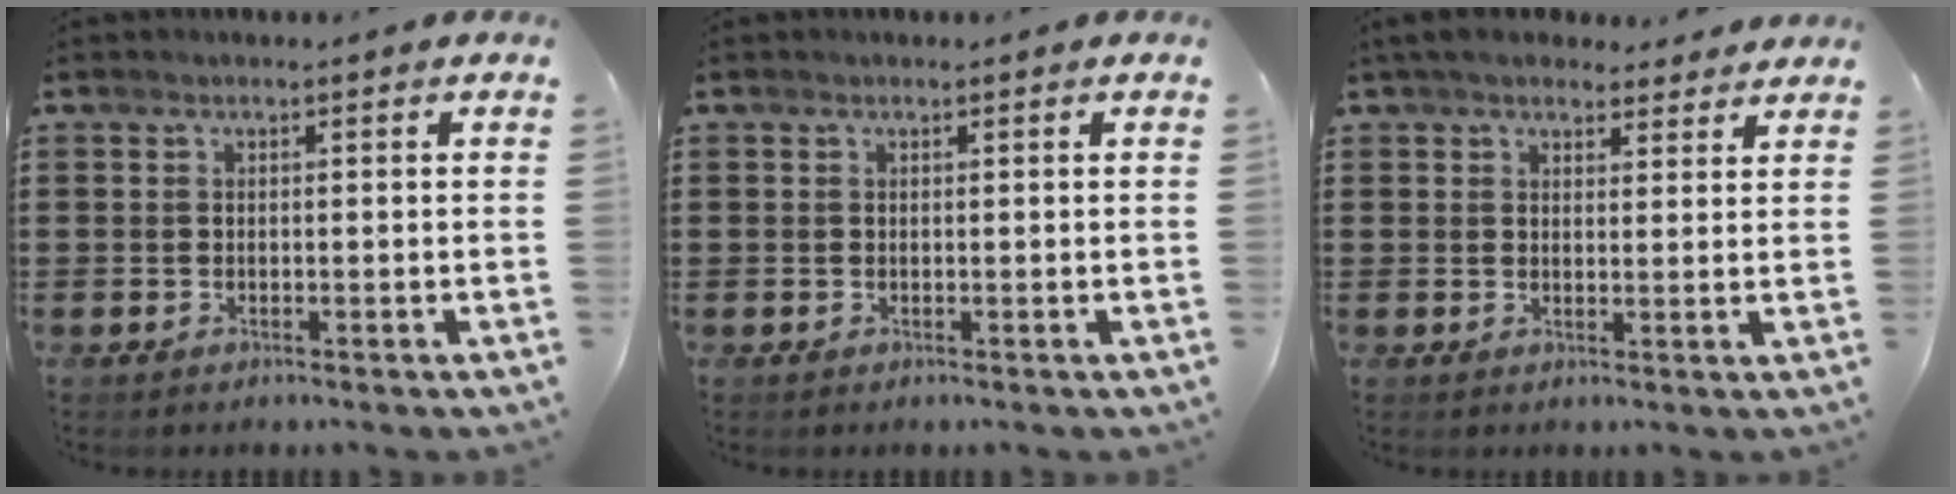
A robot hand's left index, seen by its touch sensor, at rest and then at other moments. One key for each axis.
{"total": 0.0}
{"total": 4.6, "fx": 4.0, "fy": 2.0, "fz": 1.3, "tx": -0.040, "ty": -0.002, "tz": 0.075}